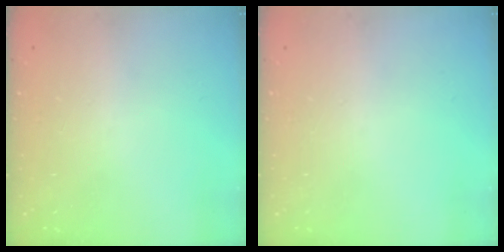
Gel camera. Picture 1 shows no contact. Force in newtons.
{"total": 0.0}